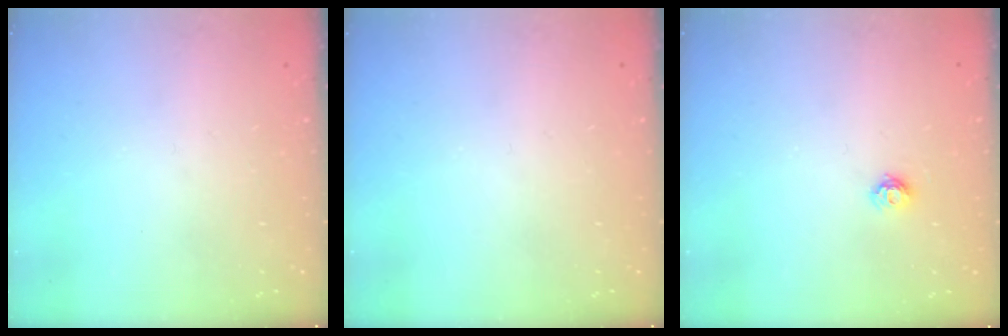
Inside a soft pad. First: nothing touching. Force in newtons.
{"total": 0.0}
{"total": 5.8, "press": 5.8, "slide": 0.3}